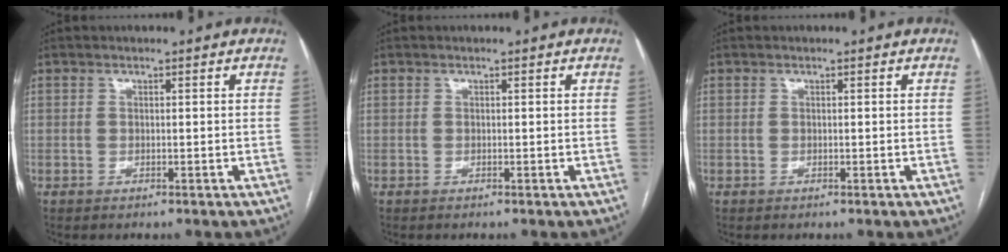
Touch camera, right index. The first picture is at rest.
{"total": 0.0}
{"total": 0.0}